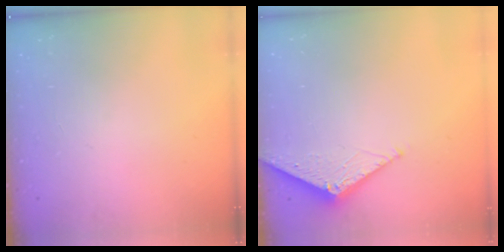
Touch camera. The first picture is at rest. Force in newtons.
{"total": 4.8, "press": 4.8, "slide": 0.5}